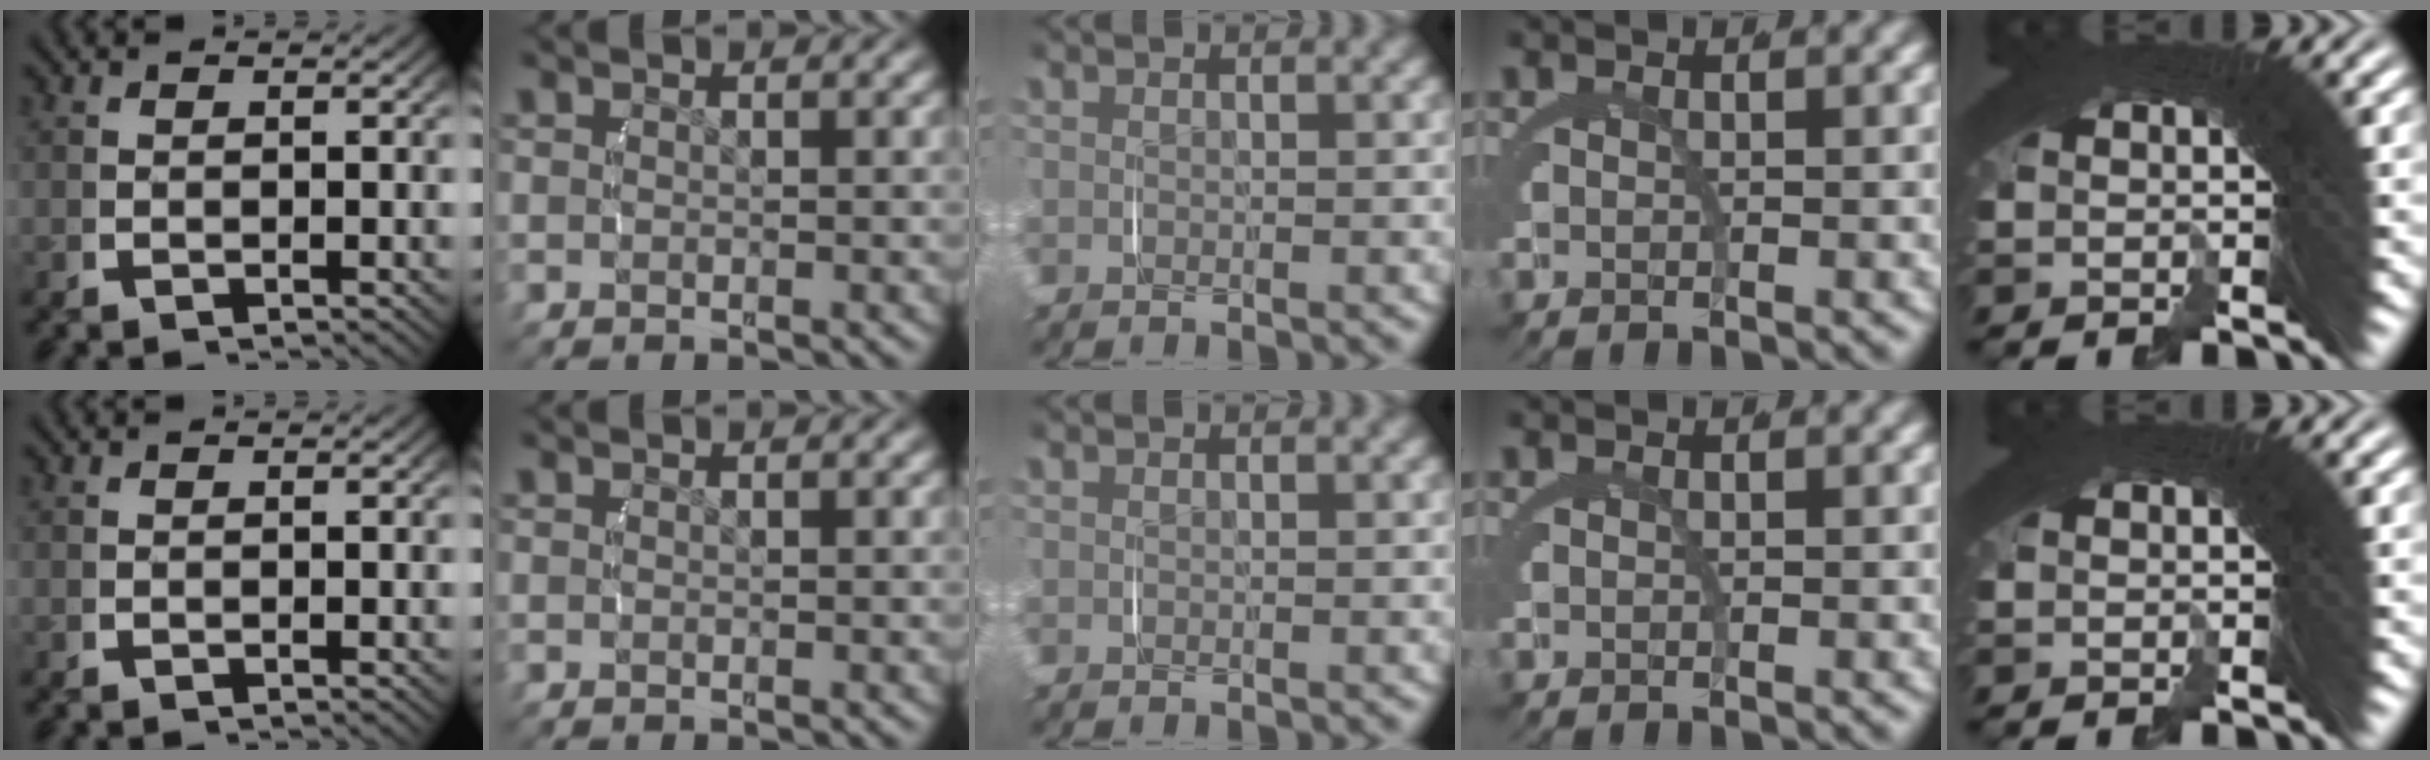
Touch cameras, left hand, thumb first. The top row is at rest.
{}